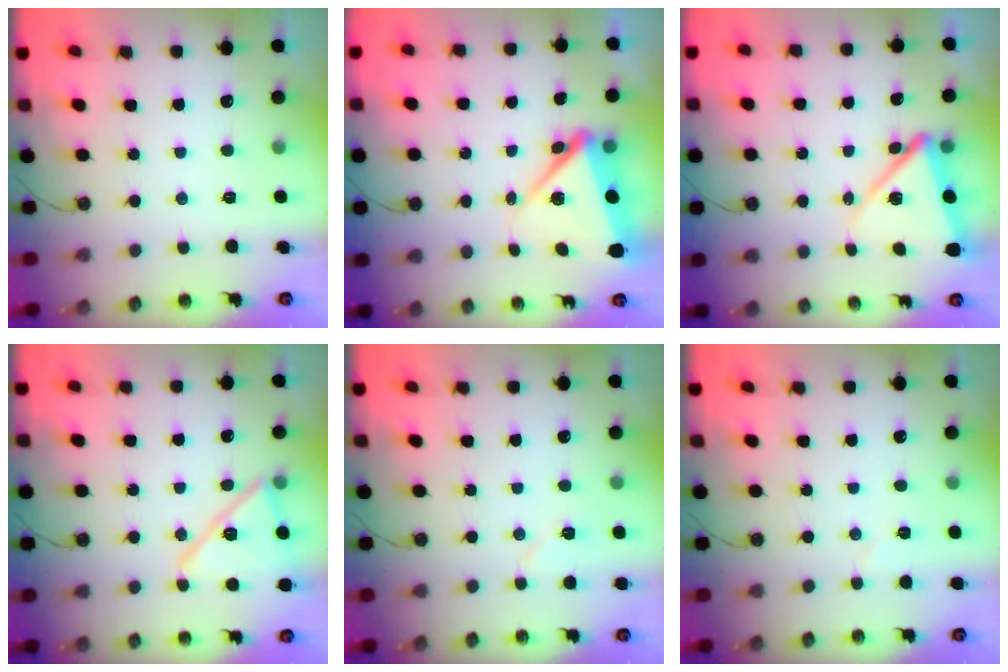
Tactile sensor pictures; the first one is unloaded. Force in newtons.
{"total": 10.0, "press": 9.9, "slide": 1.5}
{"total": 10.7, "press": 10.5, "slide": 1.6}
{"total": 15.2, "press": 15.1, "slide": 0.9}
{"total": 6.6, "press": 6.6, "slide": 0.5}
{"total": 3.4, "press": 3.2, "slide": 1.1}